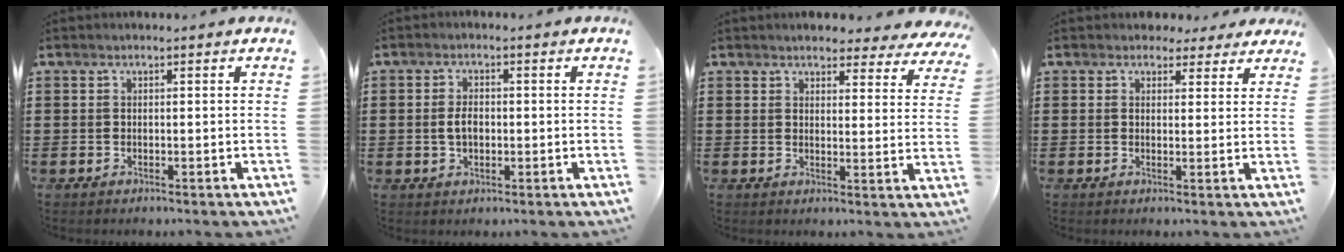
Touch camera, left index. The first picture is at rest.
{"total": 3.1, "force": [-0.3, 1.7, 2.6], "torque": [-0.052, 0.005, -0.006]}
{"total": 3.6, "force": [3.5, 0.5, 0.9], "torque": [-0.023, -0.016, 0.062]}
{"total": 2.5, "force": [2.0, 1.4, 0.5], "torque": [-0.011, 0.001, 0.036]}